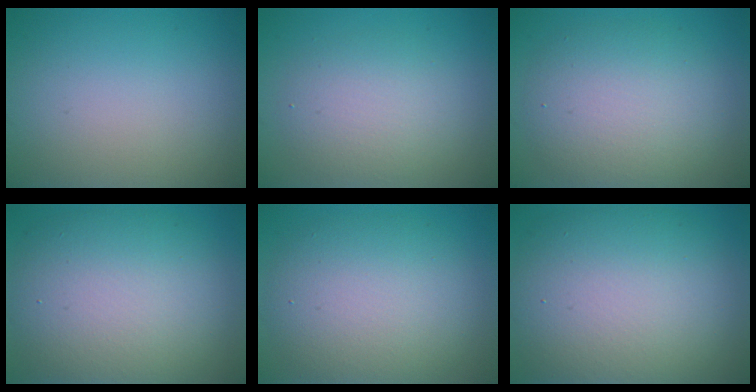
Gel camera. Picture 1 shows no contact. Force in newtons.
{"total": 3.8, "press": 3.8, "slide": 0.3}
{"total": 6.4, "press": 6.3, "slide": 0.8}
{"total": 10.3, "press": 10.3, "slide": 0.6}
{"total": 7.8, "press": 7.8, "slide": 0.3}
{"total": 11.8, "press": 11.7, "slide": 1.0}